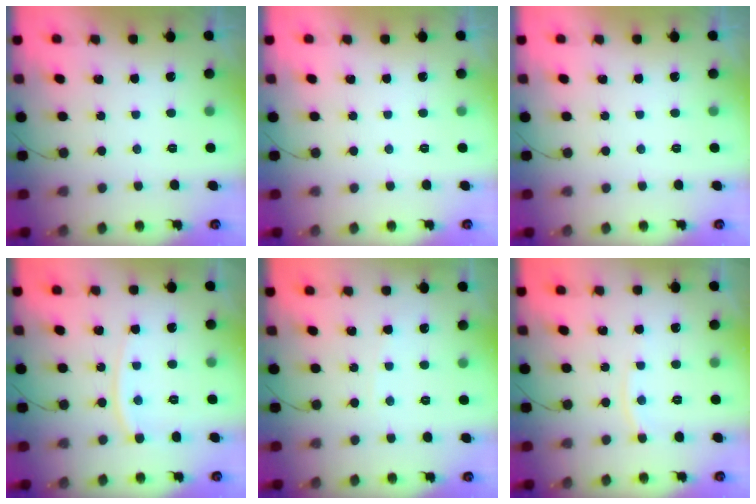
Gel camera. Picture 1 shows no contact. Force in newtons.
{"total": 0.0}
{"total": 0.0}
{"total": 8.4, "press": 8.3, "slide": 1.0}
{"total": 1.8, "press": 1.8, "slide": 0.2}
{"total": 4.5, "press": 4.4, "slide": 0.5}